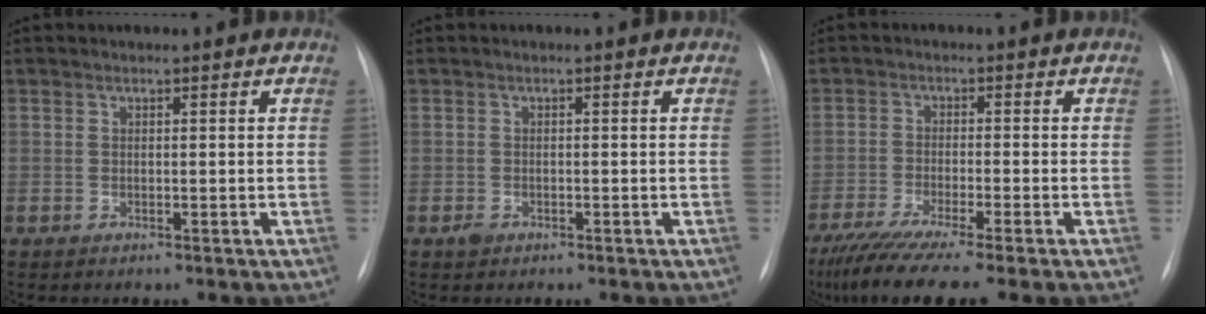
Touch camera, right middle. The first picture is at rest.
{"total": 1.0, "force": [-0.6, 0.7, 0.4], "torque": [-0.007, 0.002, -0.009]}
{"total": 11.2, "force": [-8.7, 0.1, 7.0], "torque": [-0.121, -0.031, -0.142]}